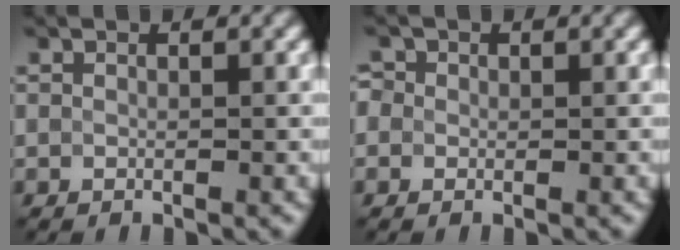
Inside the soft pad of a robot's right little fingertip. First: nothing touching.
{"total": 1.5, "force": [0.6, 1.3, 0.4], "torque": [-0.005, 0.009, -0.009]}